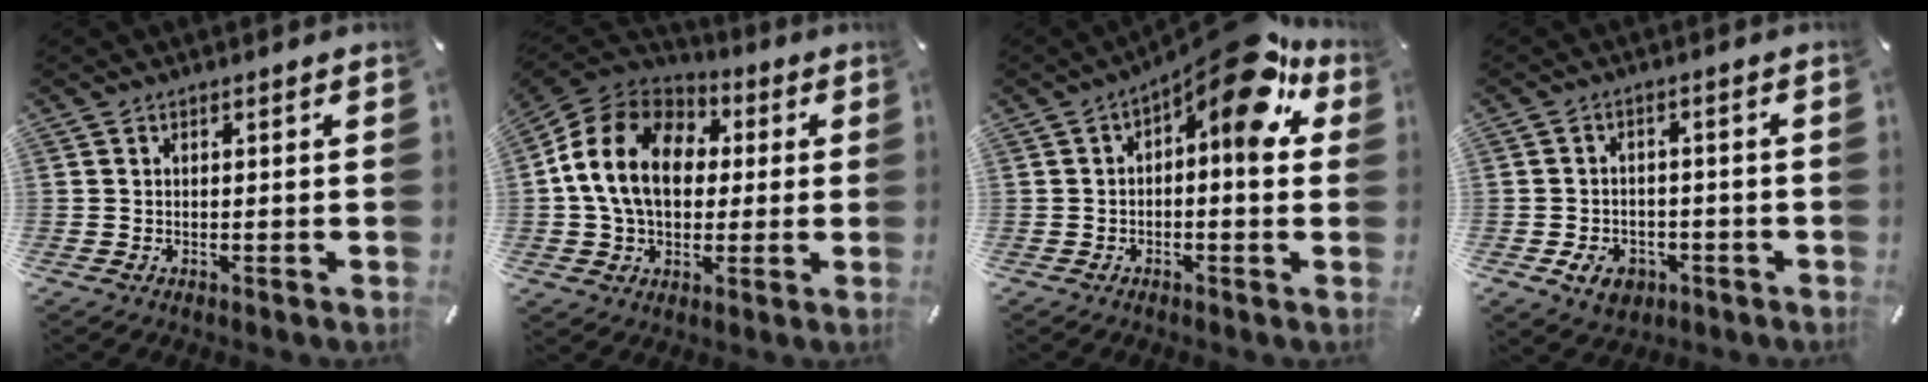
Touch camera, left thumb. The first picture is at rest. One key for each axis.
{"total": 16.6, "fx": 1.1, "fy": 13.4, "fz": 9.8, "tx": -0.218, "ty": 0.017, "tz": 0.018}
{"total": 12.9, "fx": 6.2, "fy": 4.4, "fz": 10.4, "tx": -0.137, "ty": -0.054, "tz": 0.096}
{"total": 6.2, "fx": -2.7, "fy": 4.9, "fz": 2.6, "tx": -0.051, "ty": 0.012, "tz": -0.049}